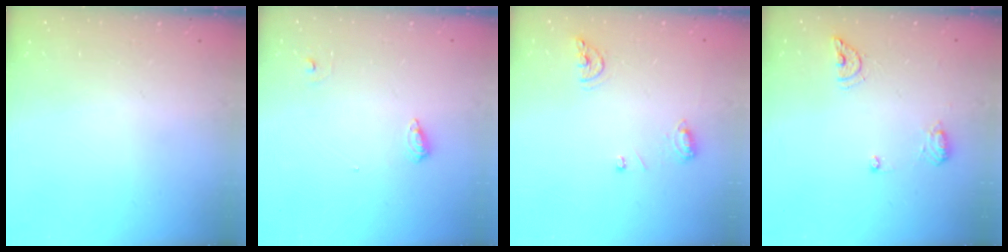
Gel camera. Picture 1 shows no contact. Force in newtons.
{"total": 6.2, "press": 6.1, "slide": 1.2}
{"total": 7.9, "press": 7.9, "slide": 0.8}
{"total": 7.7, "press": 7.6, "slide": 1.3}